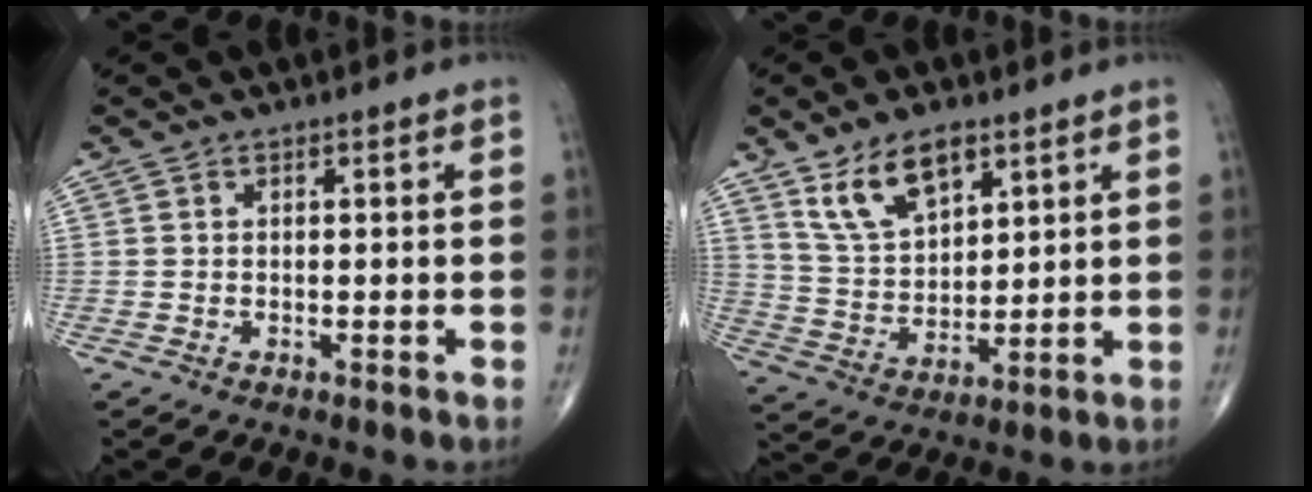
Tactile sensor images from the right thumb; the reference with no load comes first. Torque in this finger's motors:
{"motor_torque": [-0.54, 1.76, 0.68, 0.89, 0.21]}